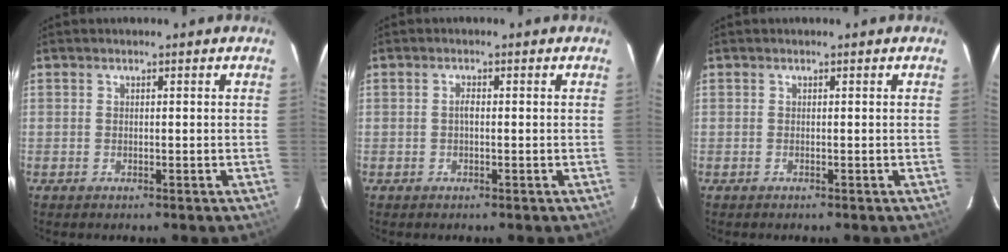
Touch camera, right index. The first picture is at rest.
{"total": 1.0, "force": [-0.2, 0.4, 0.9], "torque": [-0.017, 0.005, -0.005]}
{"total": 0.0}